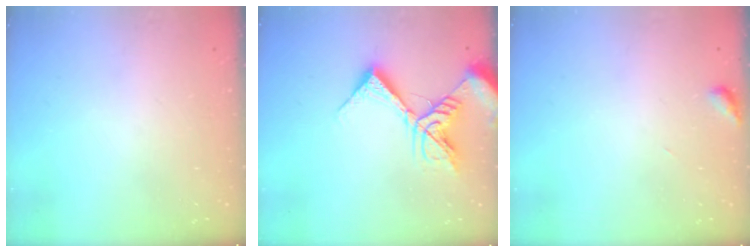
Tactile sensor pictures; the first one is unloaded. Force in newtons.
{"total": 13.4, "press": 13.3, "slide": 1.8}
{"total": 2.6, "press": 2.6, "slide": 0.3}